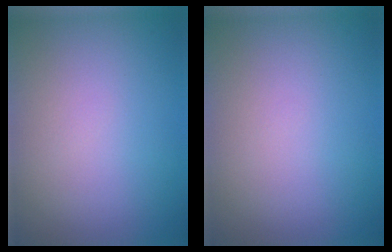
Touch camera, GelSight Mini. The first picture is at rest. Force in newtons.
{"total": 0.0}